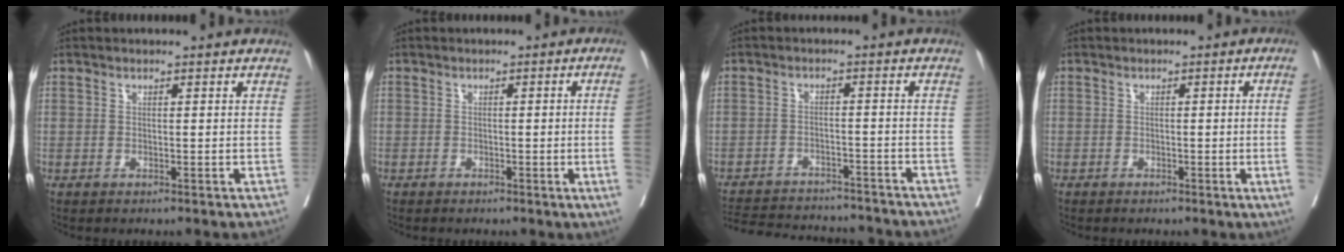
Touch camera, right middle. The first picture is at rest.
{"total": 4.3, "force": [-0.7, -1.7, 3.9], "torque": [-0.044, -0.009, -0.009]}
{"total": 18.2, "force": [-16.8, 4.1, 5.7], "torque": [-0.139, -0.010, -0.224]}
{"total": 3.8, "force": [-0.6, -1.5, 3.4], "torque": [-0.041, -0.008, -0.007]}